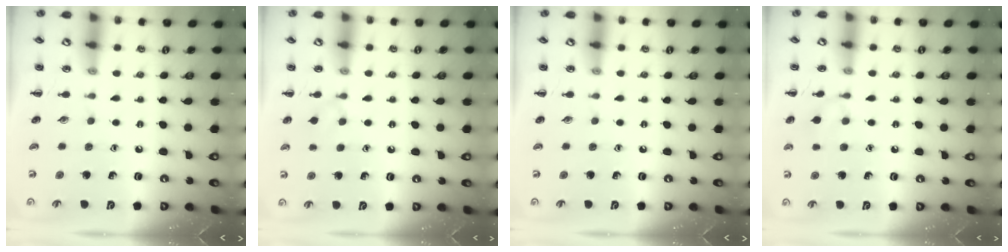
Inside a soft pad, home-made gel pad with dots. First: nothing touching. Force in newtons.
{"total": 5.2, "press": 4.8, "slide": 1.9}
{"total": 0.0}
{"total": 6.5, "press": 6.1, "slide": 2.2}